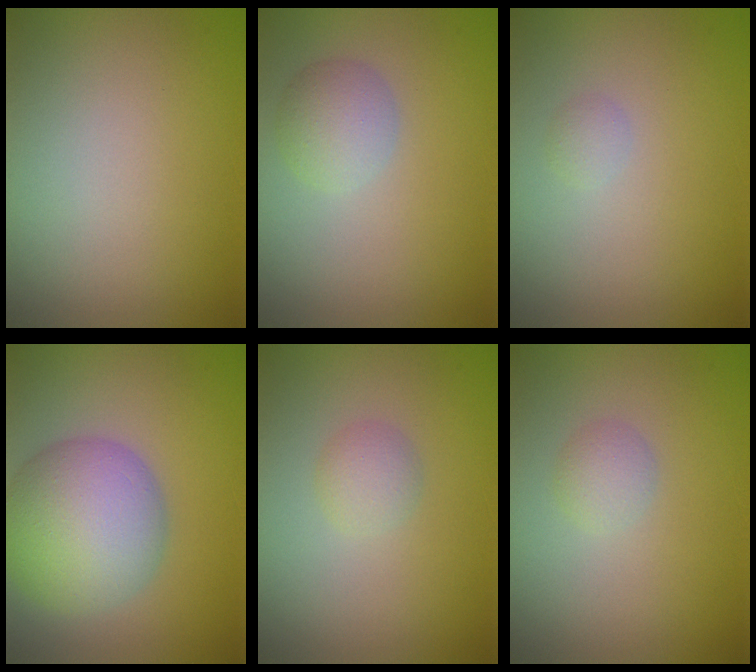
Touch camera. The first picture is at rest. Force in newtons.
{"total": 2.4, "press": 2.4, "slide": 0.1}
{"total": 0.7, "press": 0.7, "slide": 0.0}
{"total": 8.0, "press": 8.0, "slide": 0.4}
{"total": 1.4, "press": 1.4, "slide": 0.1}
{"total": 1.3, "press": 1.3, "slide": 0.1}